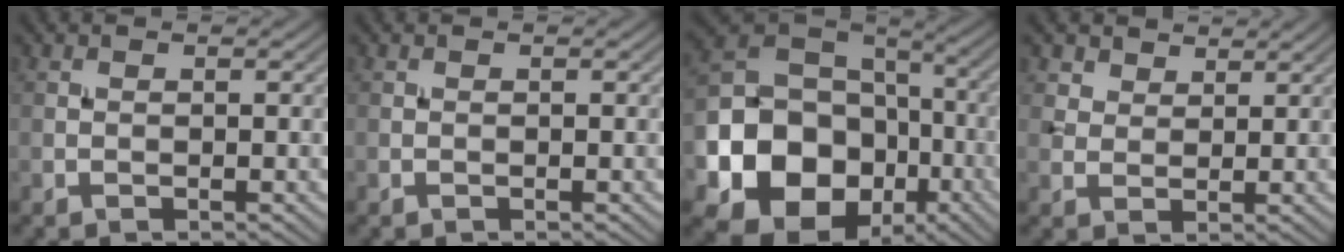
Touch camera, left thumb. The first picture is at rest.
{"total": 0.0}
{"total": 19.8, "force": [-6.9, 15.9, 9.6], "torque": [-0.206, -0.047, -0.140]}
{"total": 3.6, "force": [2.7, 2.1, 1.1], "torque": [-0.034, -0.007, 0.066]}